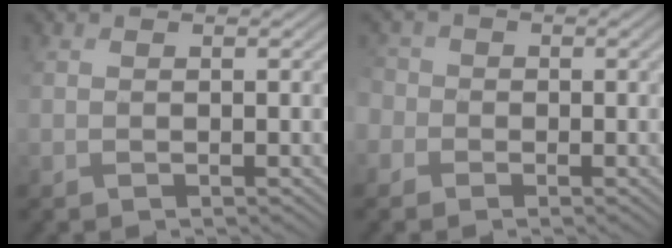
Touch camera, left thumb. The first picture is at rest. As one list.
[{"total": 2.7, "force": [-1.3, 2.4, -0.1], "torque": [-0.004, 0.000, -0.039]}]